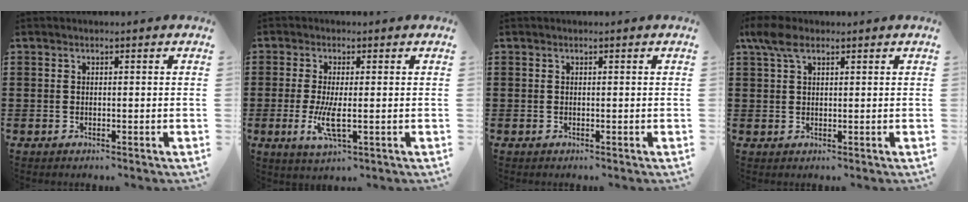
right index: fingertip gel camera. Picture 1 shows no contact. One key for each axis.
{"total": 5.4, "fx": -1.1, "fy": 1.1, "fz": 5.2, "tx": -0.108, "ty": -0.015, "tz": -0.023}
{"total": 0.0}
{"total": 4.6, "fx": 2.3, "fy": 2.4, "fz": 3.2, "tx": -0.073, "ty": 0.011, "tz": 0.042}